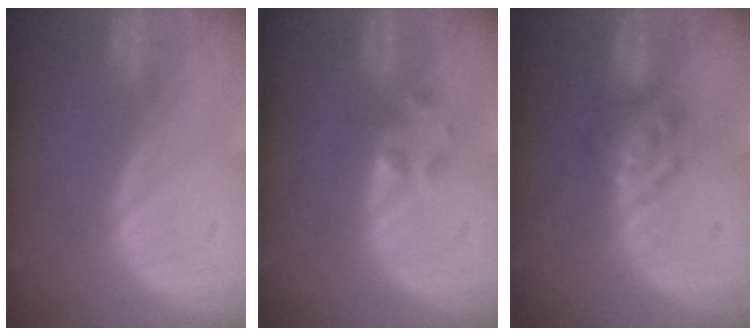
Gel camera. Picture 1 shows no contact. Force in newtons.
{"total": 1.9, "press": 1.7, "slide": 0.8}
{"total": 5.1, "press": 5.0, "slide": 1.2}